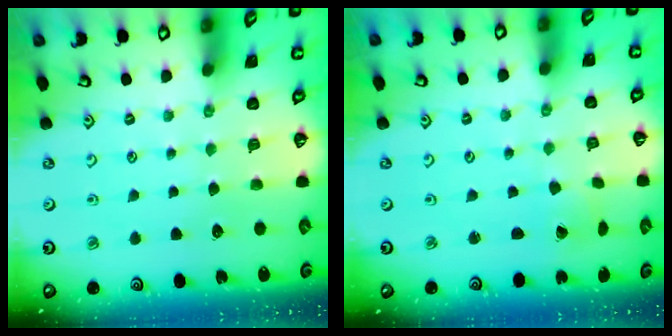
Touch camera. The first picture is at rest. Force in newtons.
{"total": 1.8, "press": 1.8, "slide": 0.1}